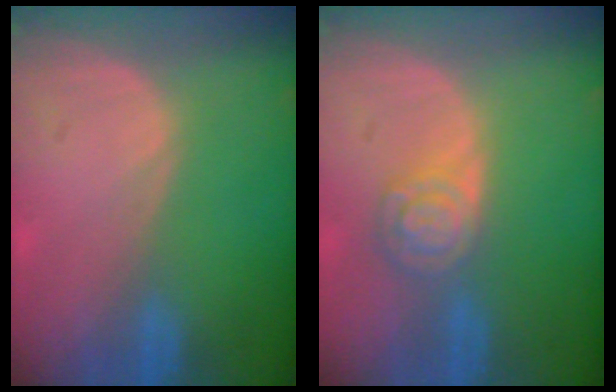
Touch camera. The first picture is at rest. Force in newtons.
{"total": 5.3, "press": 4.7, "slide": 2.6}